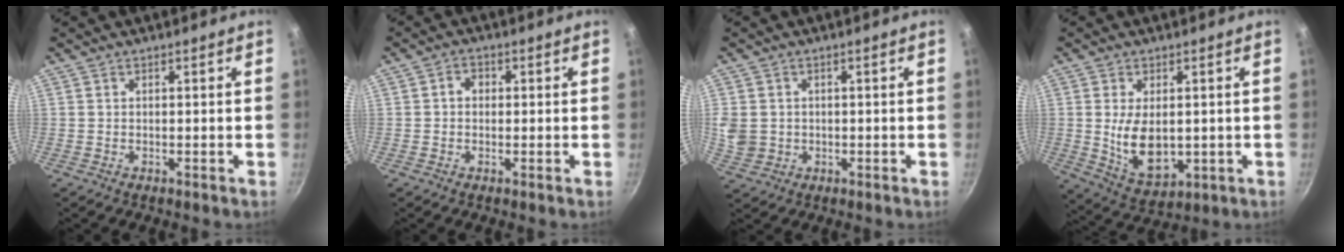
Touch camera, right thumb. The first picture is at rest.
{"total": 2.8, "force": [0.2, 2.3, 1.6], "torque": [-0.013, 0.008, -0.002]}
{"total": 6.4, "force": [0.2, 5.6, 3.0], "torque": [-0.051, -0.004, 0.008]}
{"total": 10.2, "force": [0.2, 6.1, 8.2], "torque": [-0.129, -0.017, 0.023]}